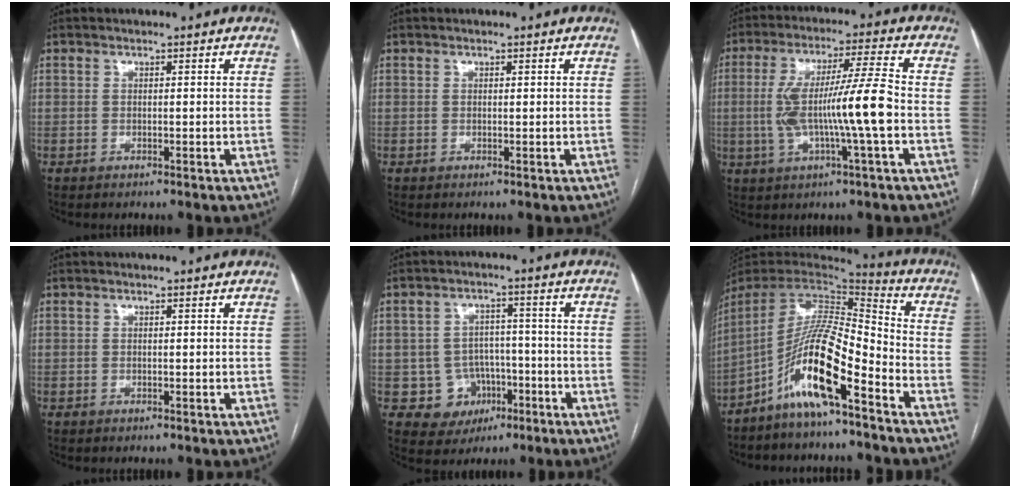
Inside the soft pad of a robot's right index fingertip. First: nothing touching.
{"total": 0.0}
{"total": 12.2, "force": [-1.5, -0.4, 12.0], "torque": [-0.232, 0.010, -0.030]}
{"total": 0.0}
{"total": 7.0, "force": [-2.4, 6.5, 1.1], "torque": [-0.008, 0.016, -0.027]}
{"total": 14.3, "force": [-8.1, 1.3, 11.8], "torque": [-0.221, 0.005, -0.150]}